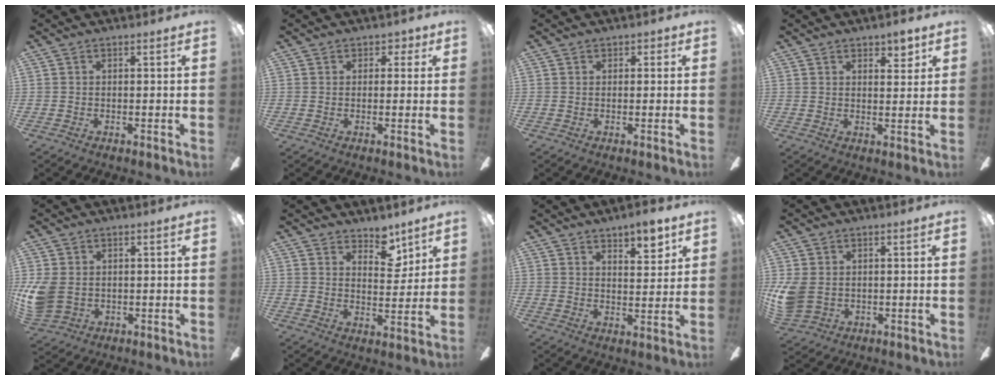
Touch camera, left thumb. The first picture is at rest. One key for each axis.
{"total": 2.1, "fx": 0.7, "fy": 1.8, "fz": 0.9, "tx": -0.001, "ty": 0.002, "tz": 0.009}
{"total": 1.1, "fx": 0.4, "fy": 0.9, "fz": 0.4, "tx": 0.002, "ty": 0.001, "tz": 0.005}
{"total": 4.0, "fx": 2.9, "fy": 1.9, "fz": 2.1, "tx": -0.012, "ty": -0.010, "tz": 0.045}
{"total": 7.9, "fx": 0.2, "fy": 6.2, "fz": 4.9, "tx": -0.119, "ty": 0.005, "tz": 0.005}
{"total": 7.9, "fx": 5.9, "fy": 3.9, "fz": 3.5, "tx": -0.029, "ty": -0.032, "tz": 0.100}
{"total": 5.8, "fx": 4.6, "fy": 1.9, "fz": 3.0, "tx": -0.028, "ty": -0.027, "tz": 0.074}
{"total": 7.3, "fx": 0.4, "fy": 5.7, "fz": 4.5, "tx": -0.106, "ty": 0.005, "tz": 0.009}